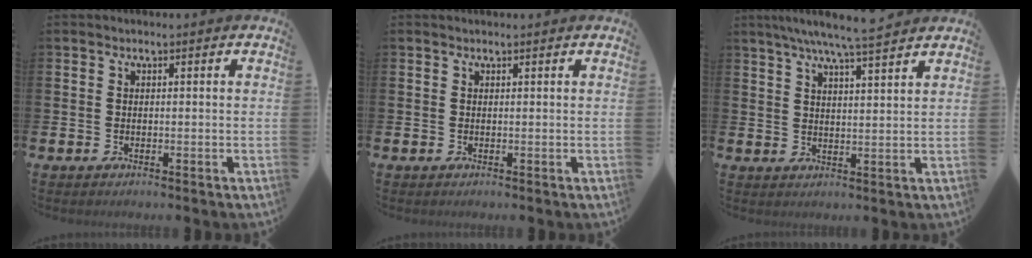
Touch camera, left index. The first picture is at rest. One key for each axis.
{"total": 0.0}
{"total": 6.7, "fx": 6.1, "fy": -0.1, "fz": 2.7, "tx": -0.058, "ty": -0.026, "tz": 0.106}